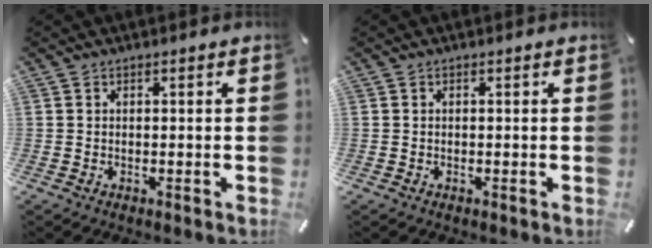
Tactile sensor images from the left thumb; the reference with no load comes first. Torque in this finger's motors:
{"motor_torque": [-0.01, -0.01, 0.00, 0.00, 0.00]}